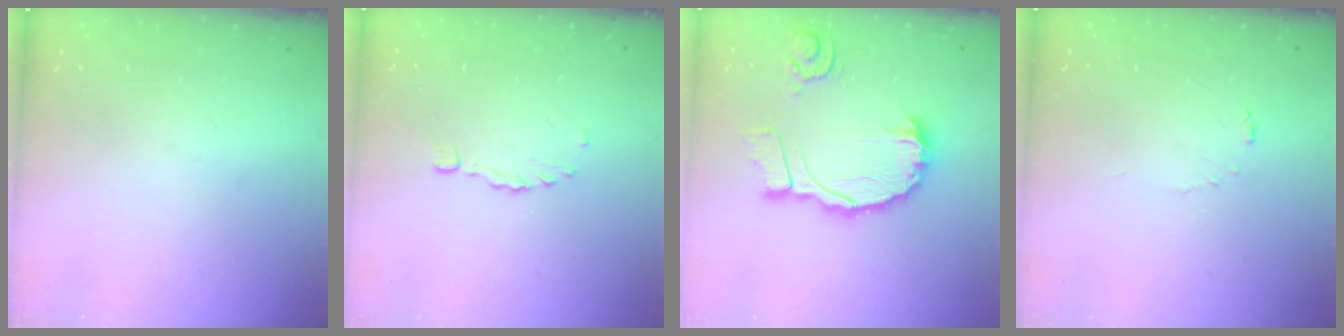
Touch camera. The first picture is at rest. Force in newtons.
{"total": 0.6, "press": 0.5, "slide": 0.3}
{"total": 13.5, "press": 13.5, "slide": 1.1}
{"total": 3.6, "press": 3.6, "slide": 0.4}